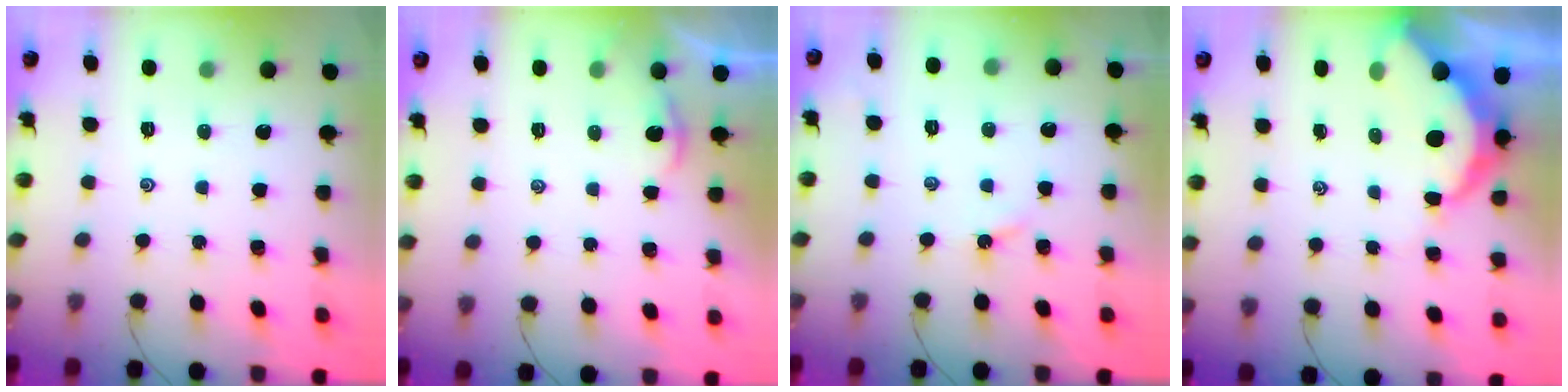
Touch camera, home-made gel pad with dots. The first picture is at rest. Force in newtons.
{"total": 1.2, "press": 1.2, "slide": 0.1}
{"total": 2.0, "press": 2.0, "slide": 0.3}
{"total": 8.8, "press": 8.7, "slide": 1.0}